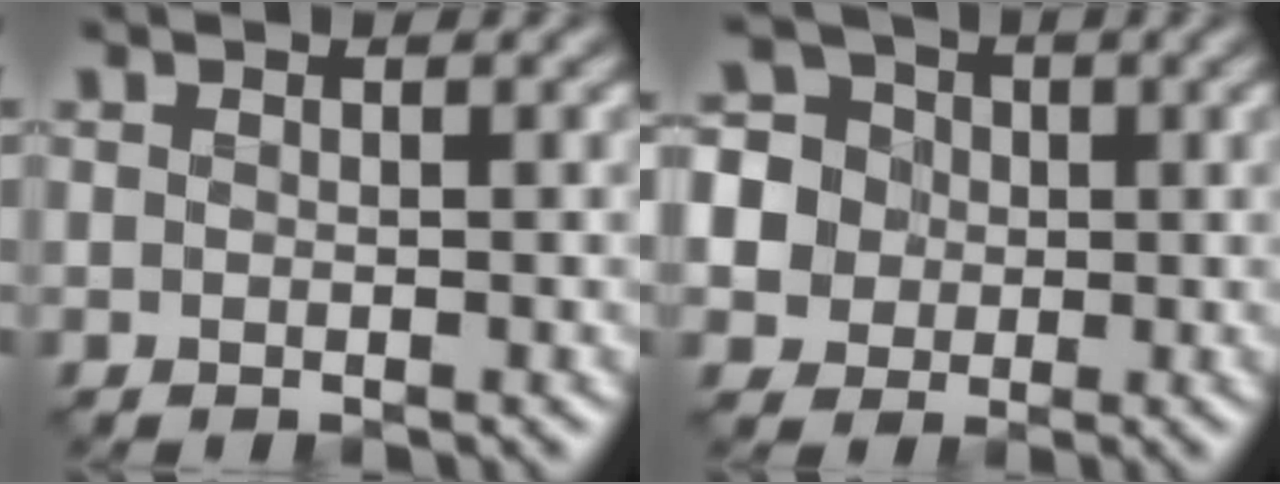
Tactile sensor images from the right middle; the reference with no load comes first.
{"total": 8.5, "force": [0.0, 8.0, 2.7], "torque": [-0.073, 0.033, -0.012]}